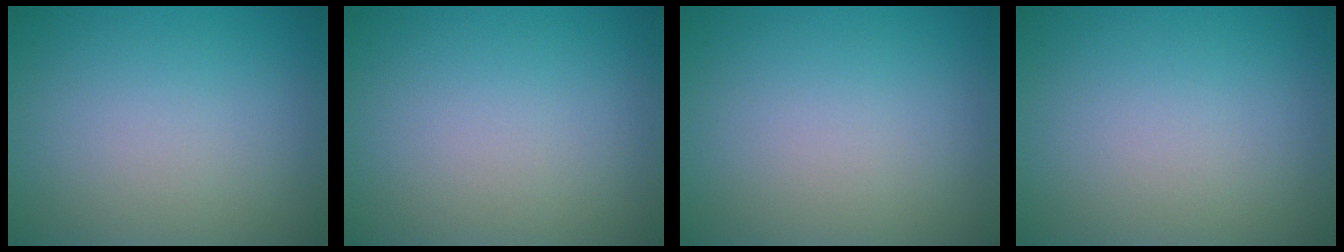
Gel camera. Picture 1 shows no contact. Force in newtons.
{"total": 0.0}
{"total": 0.0}
{"total": 0.0}